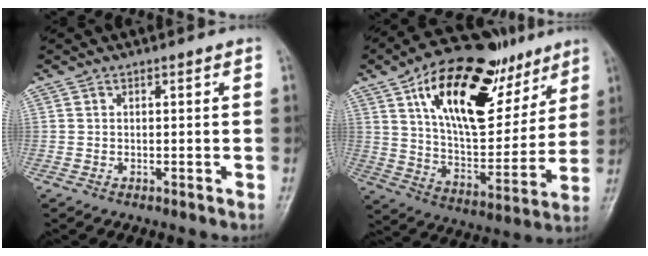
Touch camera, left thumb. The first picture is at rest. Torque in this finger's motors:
{"motor_torque": [1.32, 1.37, 1.58, -1.18, 0.23]}